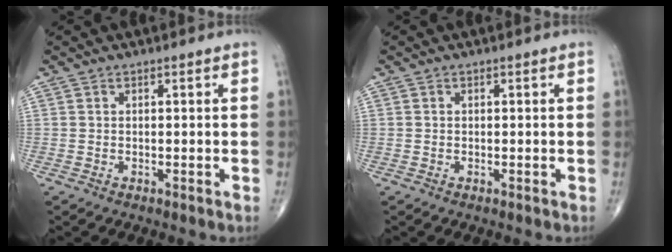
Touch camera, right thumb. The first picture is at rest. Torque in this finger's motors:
{"motor_torque": [-0.06, -0.07, -0.20, -0.20, -0.03]}